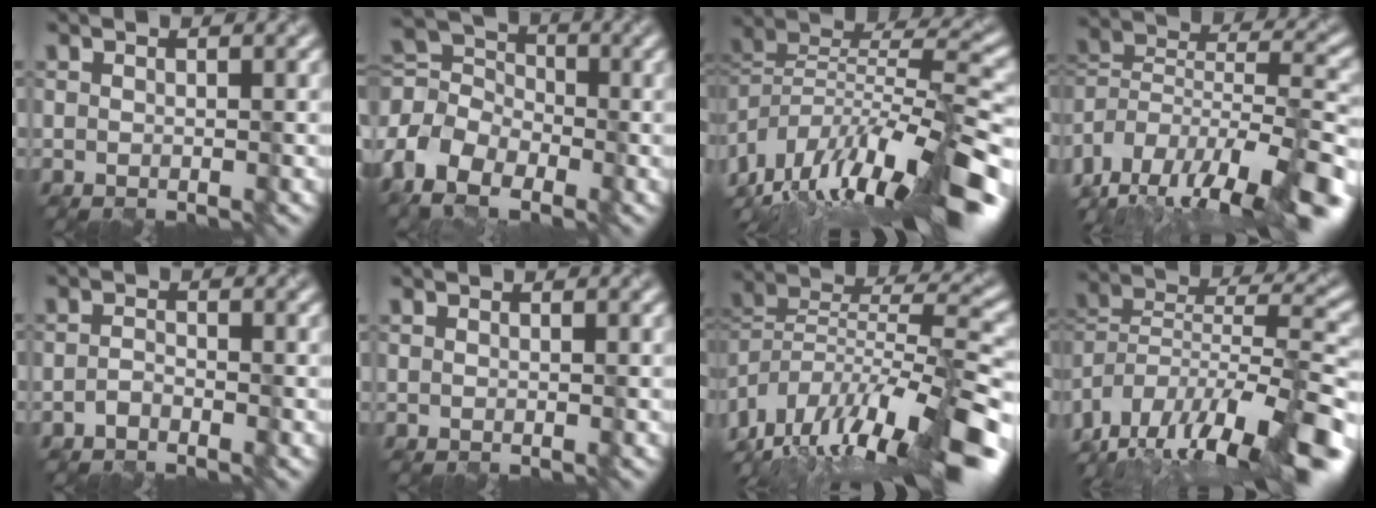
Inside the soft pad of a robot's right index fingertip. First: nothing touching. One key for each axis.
{"total": 7.5, "fx": -4.1, "fy": 5.1, "fz": 3.8, "tx": -0.089, "ty": 0.002, "tz": -0.099}
{"total": 14.6, "fx": -7.9, "fy": 4.0, "fz": 11.6, "tx": -0.191, "ty": 0.039, "tz": -0.130}
{"total": 16.1, "fx": -11.5, "fy": 6.5, "fz": 9.3, "tx": -0.162, "ty": 0.011, "tz": -0.168}
{"total": 1.2, "fx": -1.0, "fy": 0.5, "fz": 0.5, "tx": -0.015, "ty": 0.000, "tz": -0.019}
{"total": 0.0}
{"total": 14.7, "fx": -9.0, "fy": 4.6, "fz": 10.7, "tx": -0.164, "ty": 0.047, "tz": -0.146}
{"total": 16.3, "fx": -12.0, "fy": 5.0, "fz": 9.8, "tx": -0.152, "ty": 0.025, "tz": -0.192}